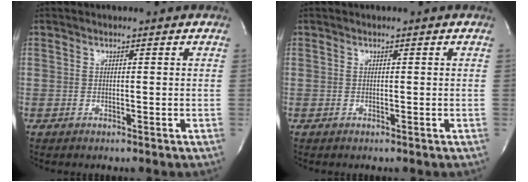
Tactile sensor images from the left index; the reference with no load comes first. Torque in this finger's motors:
{"motor_torque": [0.00, 0.00, 0.00, 0.00]}